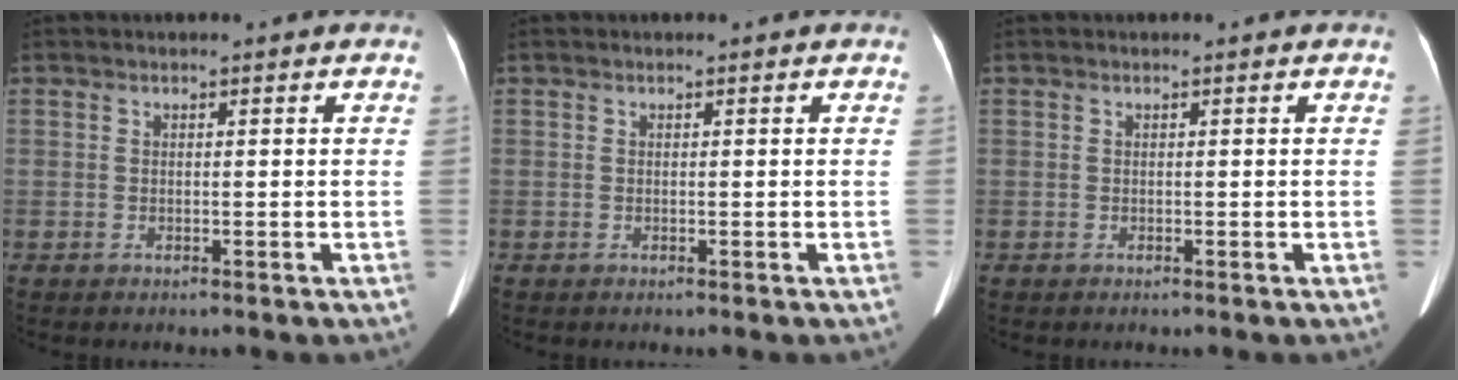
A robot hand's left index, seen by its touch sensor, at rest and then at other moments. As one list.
[{"total": 0.0}, {"total": 0.0}]